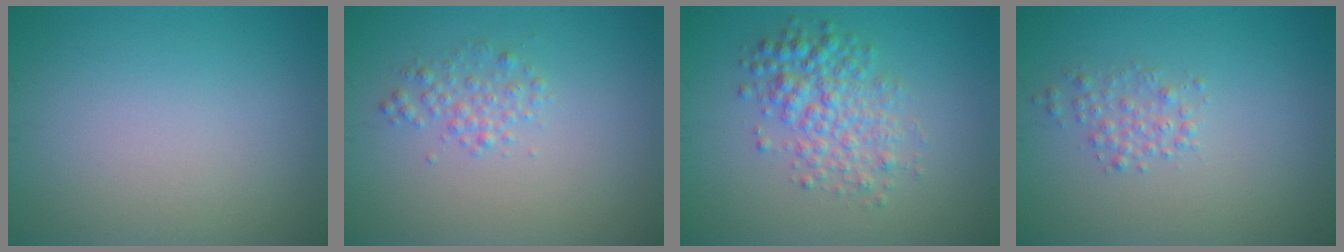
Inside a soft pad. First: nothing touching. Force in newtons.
{"total": 1.7, "press": 1.7, "slide": 0.0}
{"total": 4.0, "press": 4.0, "slide": 0.0}
{"total": 1.6, "press": 1.6, "slide": 0.0}